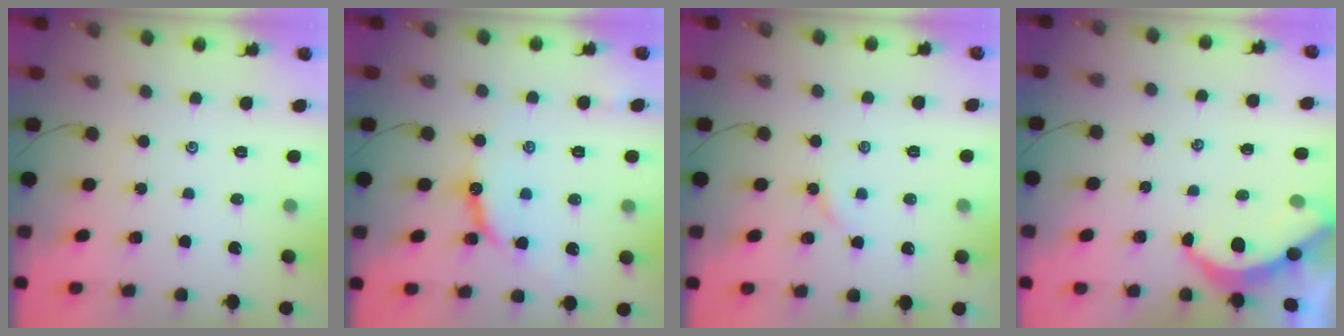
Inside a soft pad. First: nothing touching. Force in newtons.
{"total": 9.8, "press": 9.8, "slide": 0.4}
{"total": 2.2, "press": 2.2, "slide": 0.3}
{"total": 4.0, "press": 4.0, "slide": 0.3}